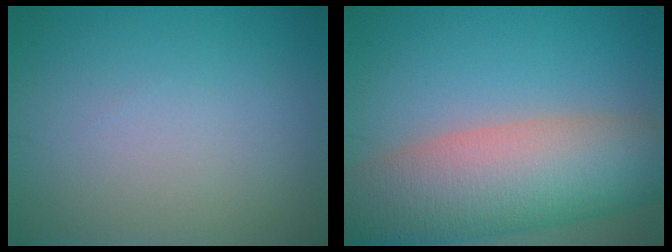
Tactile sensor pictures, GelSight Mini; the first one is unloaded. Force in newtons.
{"total": 11.8, "press": 11.8, "slide": 0.6}